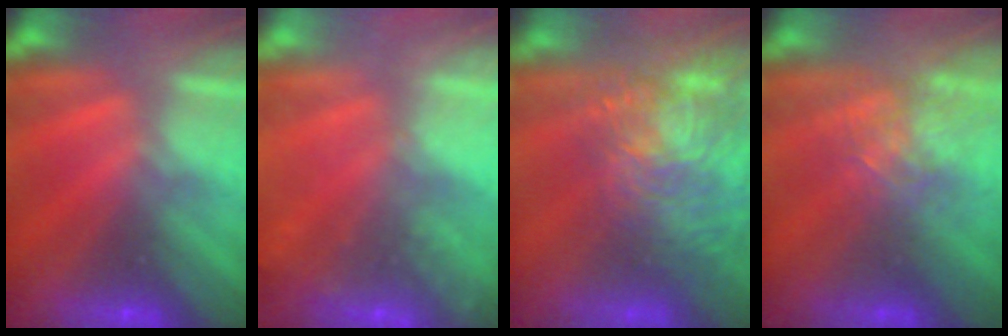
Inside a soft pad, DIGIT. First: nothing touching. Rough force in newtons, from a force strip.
{"total": 2.4}
{"total": 7.6}
{"total": 2.6}